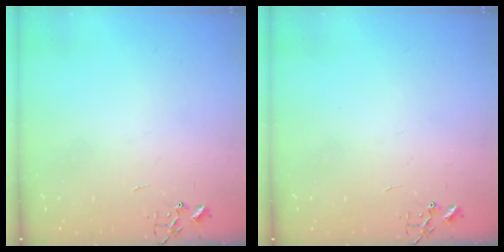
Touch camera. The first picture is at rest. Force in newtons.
{"total": 0.0}